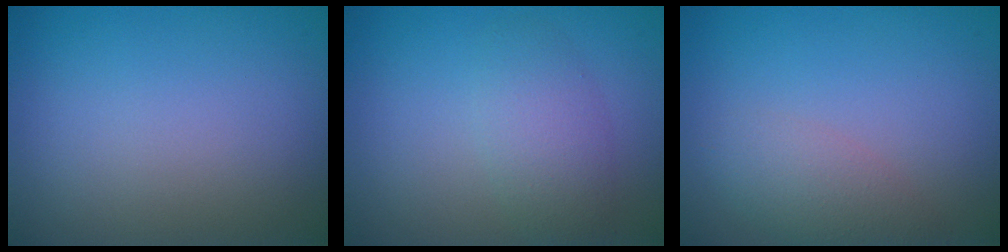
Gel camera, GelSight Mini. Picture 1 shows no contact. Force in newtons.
{"total": 3.0, "press": 3.0, "slide": 0.1}
{"total": 2.8, "press": 2.8, "slide": 0.1}